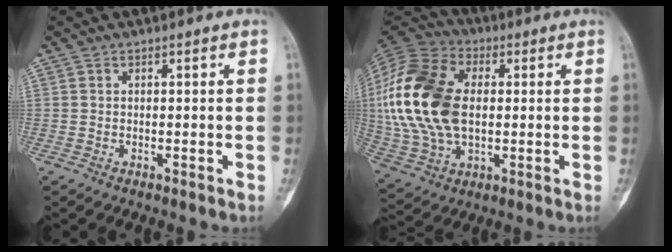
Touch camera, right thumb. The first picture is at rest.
{"total": 23.5, "force": [1.8, 14.6, 18.3], "torque": [-0.387, 0.003, 0.033]}